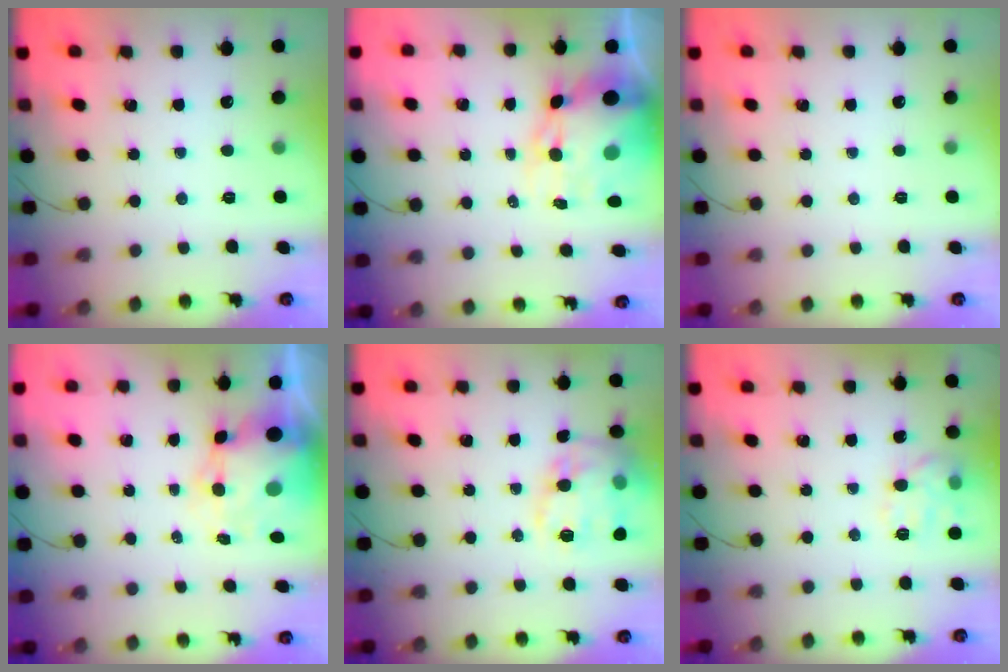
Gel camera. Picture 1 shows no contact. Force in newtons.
{"total": 12.9, "press": 12.5, "slide": 3.2}
{"total": 0.0}
{"total": 9.4, "press": 9.1, "slide": 2.3}
{"total": 19.1, "press": 19.0, "slide": 1.9}
{"total": 8.2, "press": 8.2, "slide": 0.4}